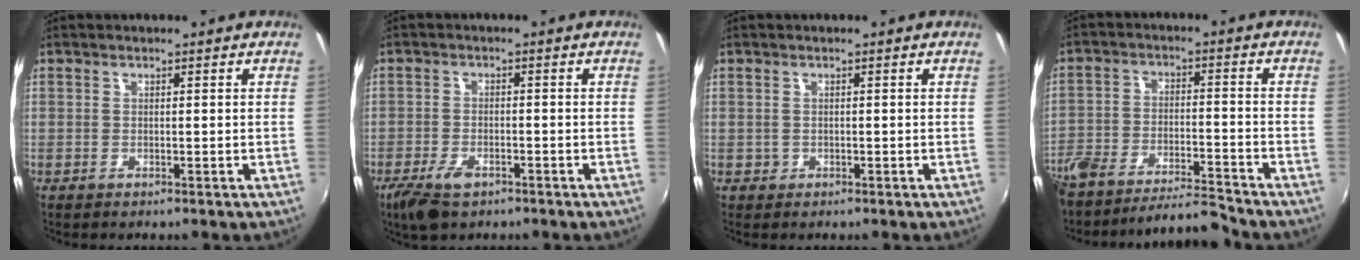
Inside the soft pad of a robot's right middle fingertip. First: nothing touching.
{"total": 6.3, "force": [-4.1, 2.9, 3.8], "torque": [-0.100, -0.016, -0.074]}
{"total": 0.9, "force": [-0.3, 0.9, 0.1], "torque": [-0.001, -0.003, -0.002]}
{"total": 11.5, "force": [-11.0, 0.8, 3.5], "torque": [-0.091, -0.005, -0.193]}